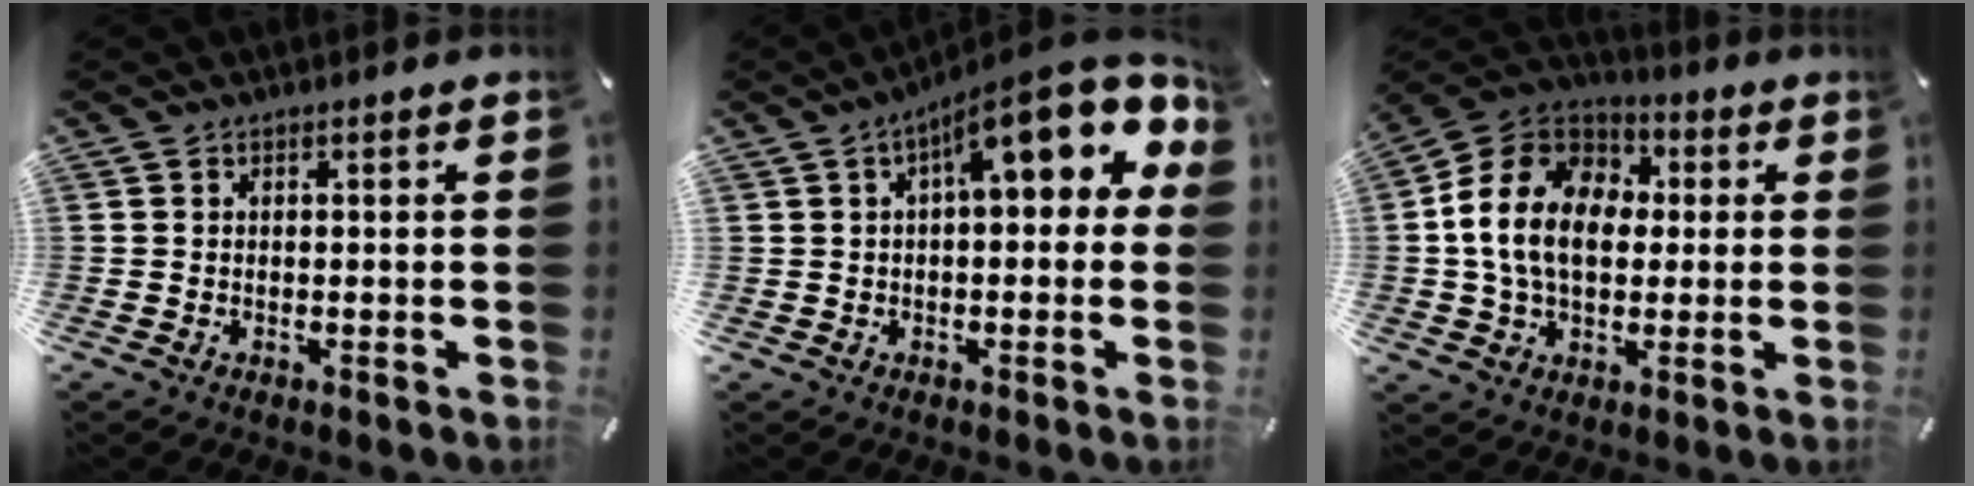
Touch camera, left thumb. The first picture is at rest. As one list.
[{"total": 14.2, "force": [6.7, 6.4, 10.8], "torque": [-0.145, -0.037, 0.113]}, {"total": 15.8, "force": [0.2, 12.4, 9.9], "torque": [-0.225, 0.016, 0.000]}]